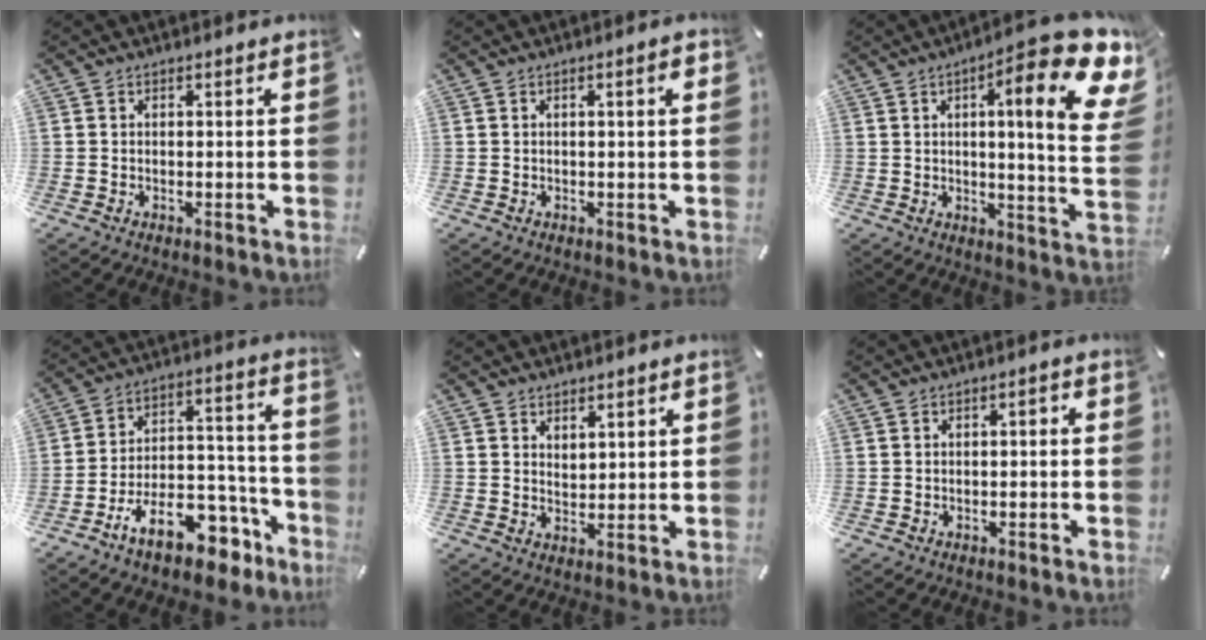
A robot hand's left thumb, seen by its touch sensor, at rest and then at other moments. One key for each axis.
{"total": 3.6, "fx": 1.0, "fy": 0.5, "fz": 3.4, "tx": -0.058, "ty": 0.000, "tz": 0.013}
{"total": 21.5, "fx": 8.7, "fy": 4.9, "fz": 19.0, "tx": -0.272, "ty": -0.059, "tz": 0.121}
{"total": 16.2, "fx": -10.3, "fy": 8.5, "fz": 9.1, "tx": -0.117, "ty": 0.060, "tz": -0.162}
{"total": 2.5, "fx": 2.2, "fy": 1.3, "fz": -0.1, "tx": 0.009, "ty": -0.010, "tz": 0.040}
{"total": 1.6, "fx": -0.8, "fy": 0.7, "fz": 1.2, "tx": -0.022, "ty": 0.006, "tz": -0.018}